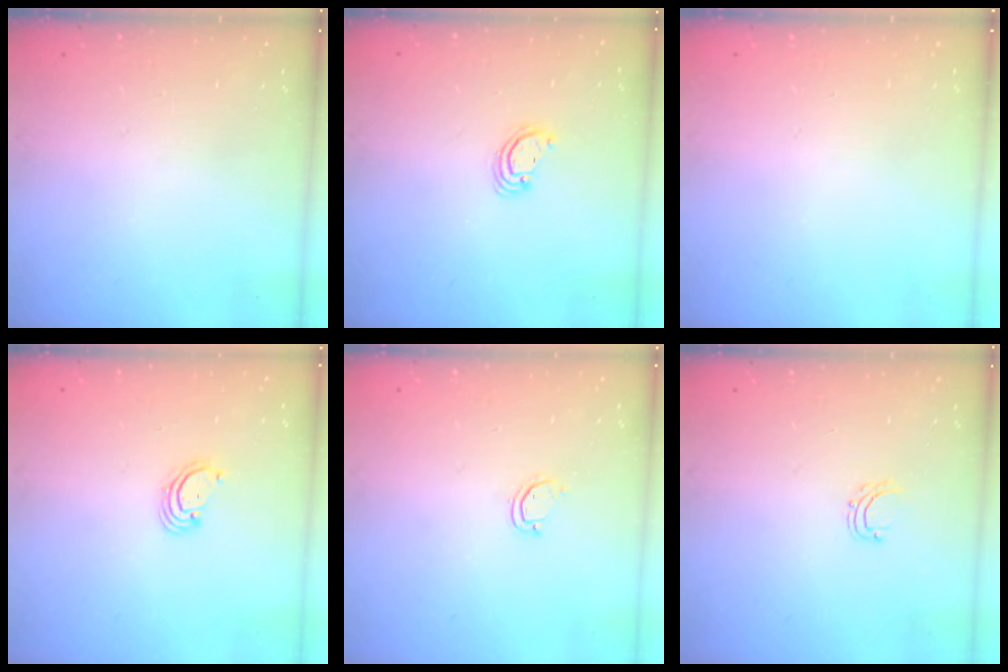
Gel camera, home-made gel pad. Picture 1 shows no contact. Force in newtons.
{"total": 2.7, "press": 2.7, "slide": 0.2}
{"total": 0.0}
{"total": 2.5, "press": 2.5, "slide": 0.3}
{"total": 3.2, "press": 3.2, "slide": 0.2}
{"total": 4.2, "press": 4.2, "slide": 0.3}